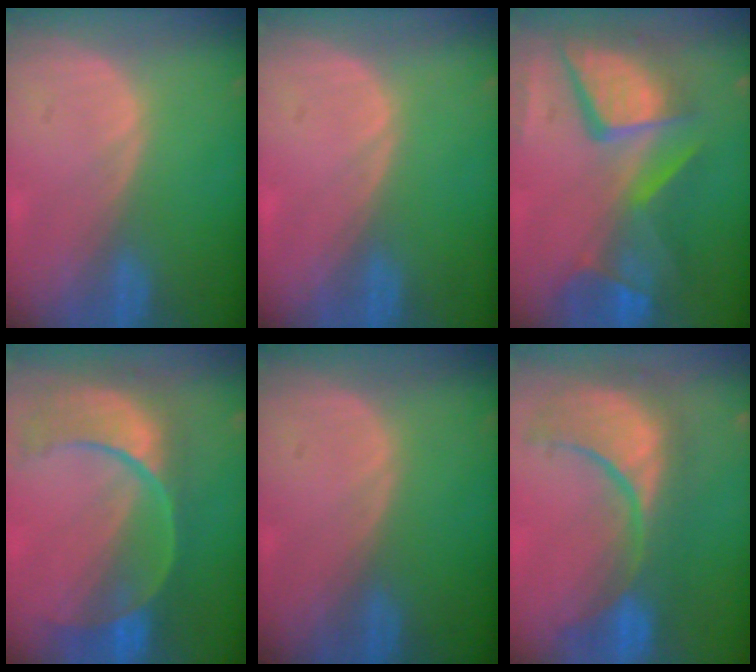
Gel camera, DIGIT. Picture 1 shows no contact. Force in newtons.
{"total": 0.0}
{"total": 12.8, "press": 10.4, "slide": 7.4}
{"total": 11.2, "press": 9.3, "slide": 6.2}
{"total": 0.0}
{"total": 11.8, "press": 10.8, "slide": 4.8}